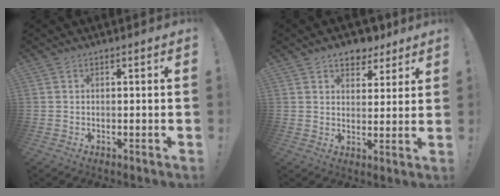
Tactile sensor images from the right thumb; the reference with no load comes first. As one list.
[{"total": 7.2, "force": [5.6, 4.2, 1.9], "torque": [-0.023, -0.038, 0.104]}]